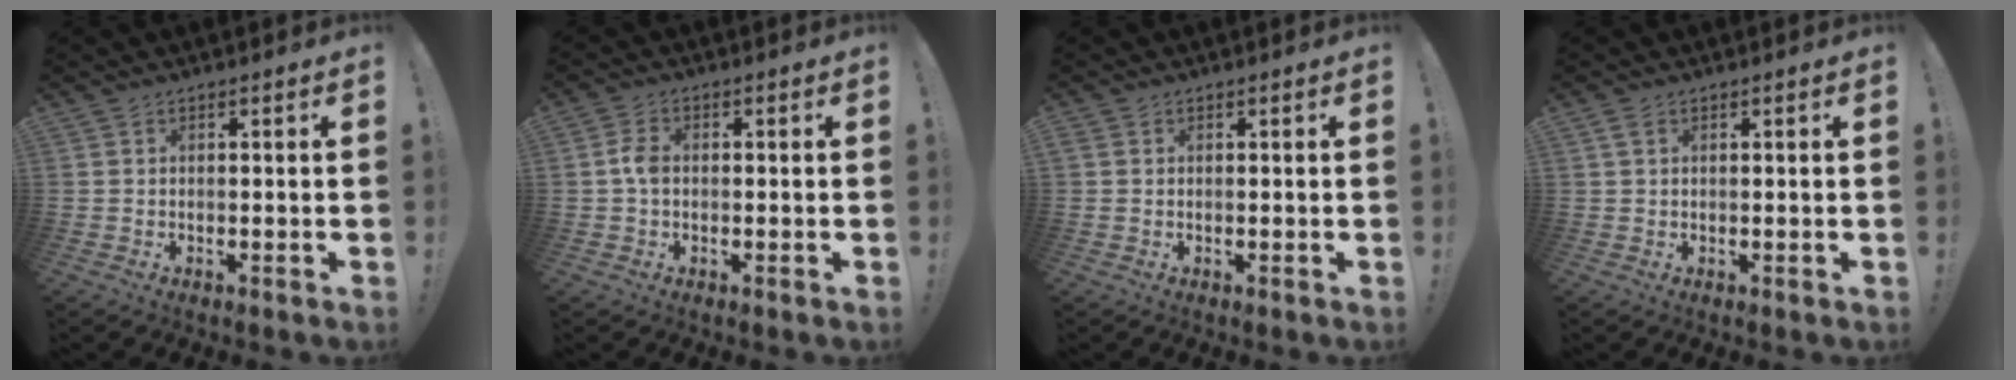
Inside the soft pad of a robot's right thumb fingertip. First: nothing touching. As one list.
[{"total": 4.0, "force": [-0.5, 2.7, 3.0], "torque": [-0.048, 0.011, -0.009]}, {"total": 0.6, "force": [0.1, 0.5, 0.3], "torque": [-0.006, 0.002, 0.002]}, {"total": 1.9, "force": [0.9, 0.9, 1.3], "torque": [-0.024, 0.001, 0.017]}]